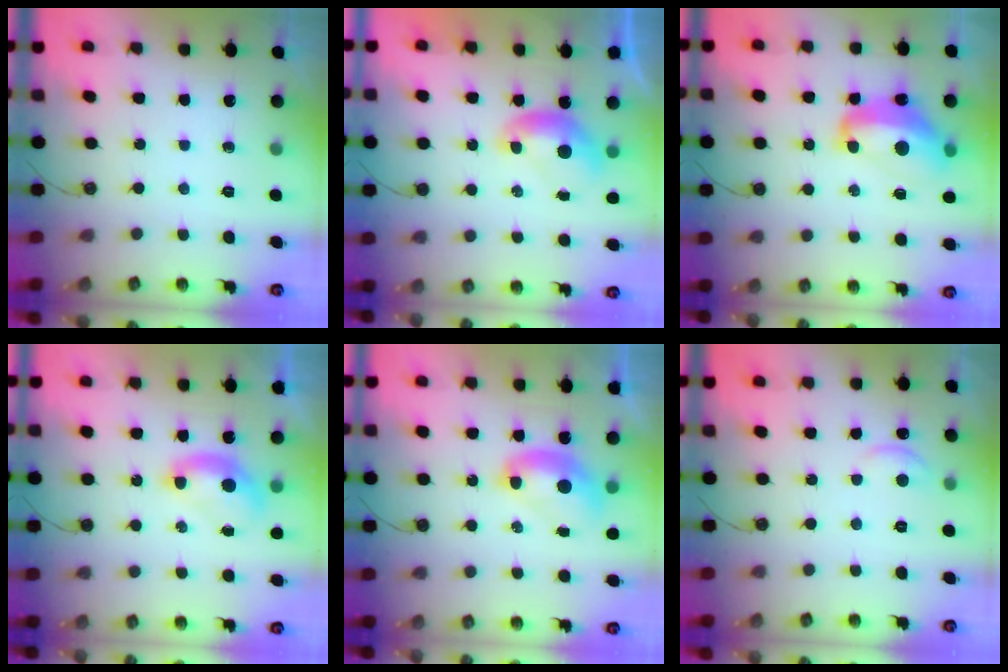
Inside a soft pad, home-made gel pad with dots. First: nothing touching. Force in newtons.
{"total": 0.0}
{"total": 8.7, "press": 8.5, "slide": 1.5}
{"total": 2.5, "press": 2.3, "slide": 0.9}
{"total": 2.7, "press": 2.7, "slide": 0.1}
{"total": 2.0, "press": 2.0, "slide": 0.3}